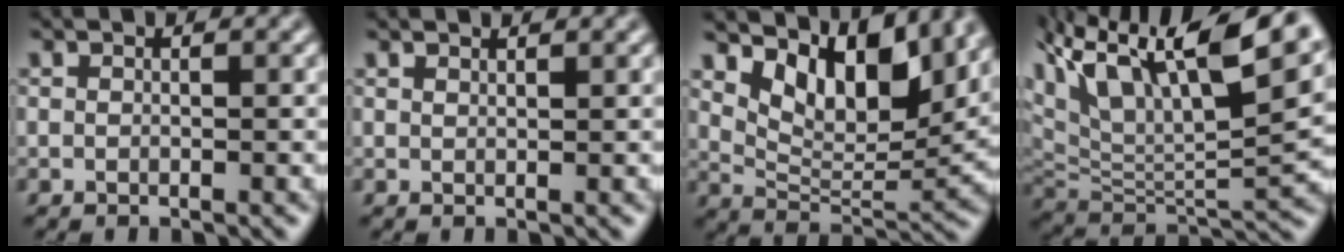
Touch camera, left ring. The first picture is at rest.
{"total": 1.1, "force": [1.0, 0.2, 0.3], "torque": [-0.003, 0.006, 0.008]}
{"total": 9.3, "force": [5.4, 4.2, 6.3], "torque": [-0.106, 0.009, 0.098]}
{"total": 15.0, "force": [8.4, 5.4, 11.2], "torque": [-0.217, 0.054, 0.143]}